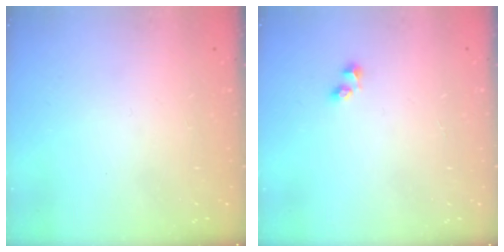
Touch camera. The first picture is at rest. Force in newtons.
{"total": 3.0, "press": 2.8, "slide": 1.2}